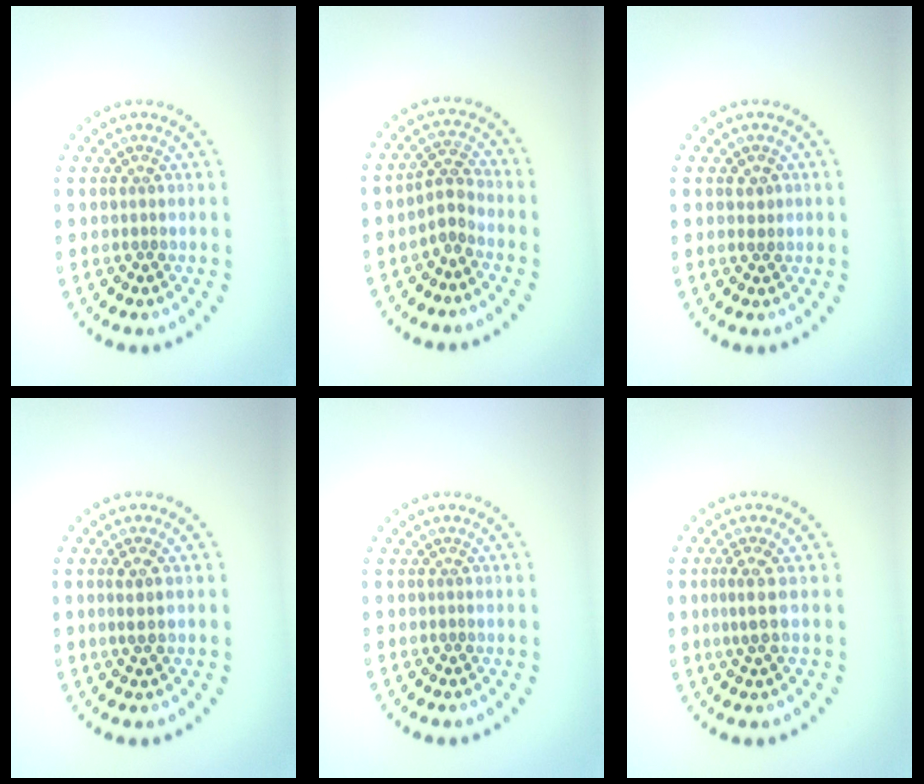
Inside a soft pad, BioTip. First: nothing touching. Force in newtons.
{"total": 2.1, "press": 1.6, "slide": 1.3}
{"total": 1.0, "press": 0.9, "slide": 0.3}
{"total": 1.6, "press": 1.3, "slide": 1.0}
{"total": 0.0}
{"total": 2.1, "press": 1.6, "slide": 1.3}